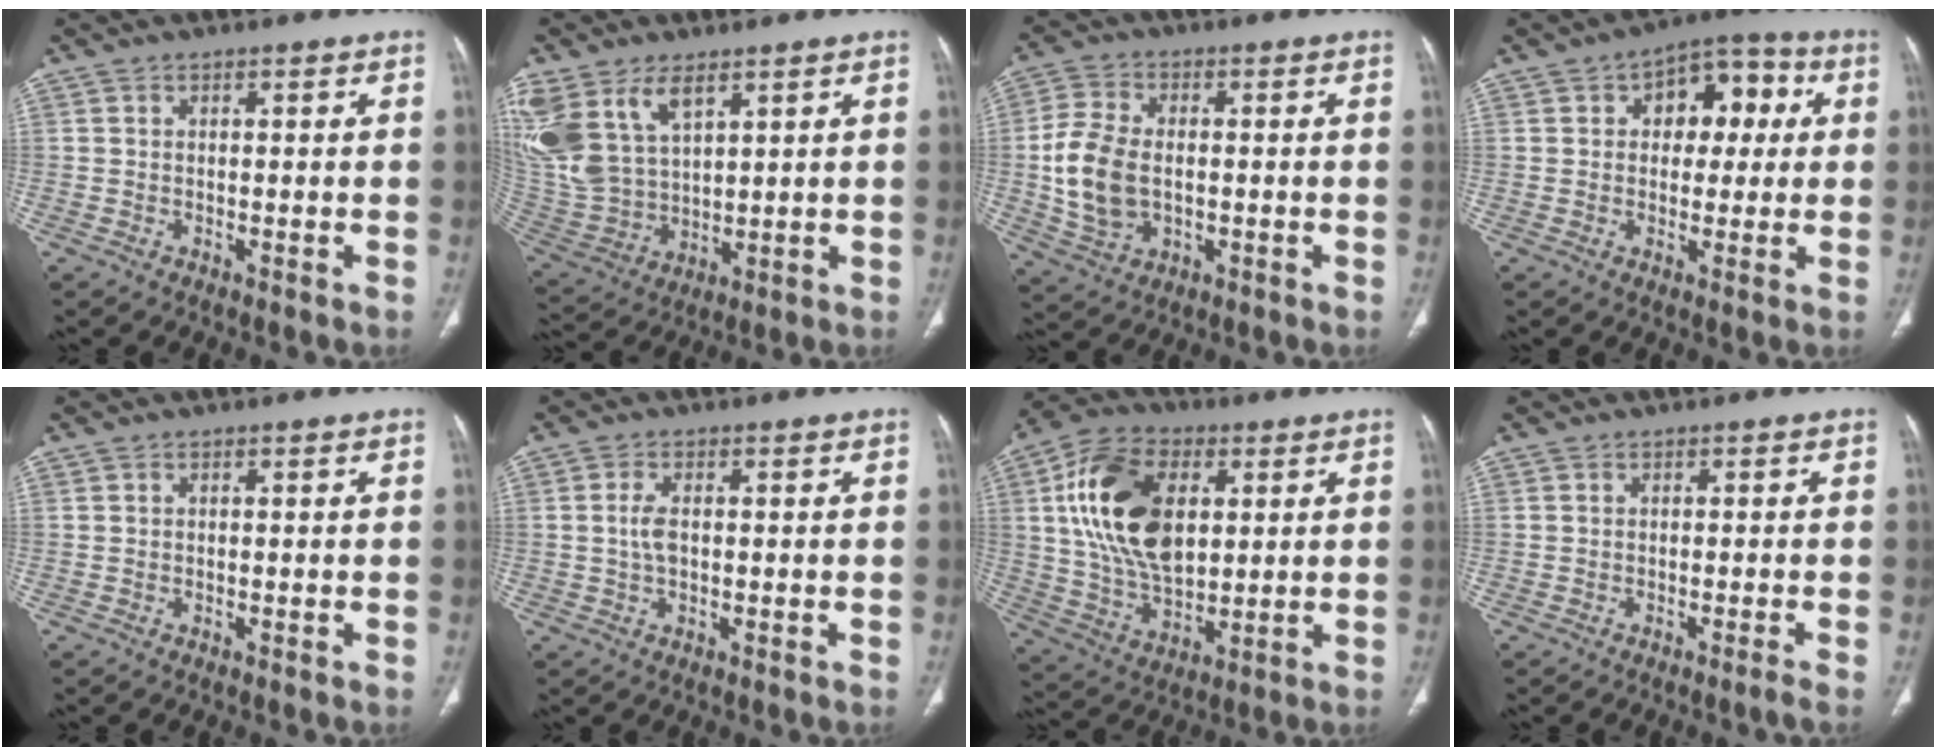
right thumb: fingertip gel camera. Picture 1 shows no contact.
{"total": 17.0, "force": [8.5, 10.0, 10.9], "torque": [-0.244, -0.019, 0.186]}
{"total": 11.7, "force": [-0.7, 7.8, 8.7], "torque": [-0.172, 0.005, -0.009]}
{"total": 10.6, "force": [2.5, 6.9, 7.7], "torque": [-0.062, 0.021, 0.030]}
{"total": 0.0}
{"total": 3.1, "force": [0.2, 1.7, 2.6], "torque": [-0.057, 0.004, 0.003]}
{"total": 19.8, "force": [4.6, 12.1, 14.9], "torque": [-0.256, -0.005, 0.088]}
{"total": 1.1, "force": [-0.8, -0.5, 0.6], "torque": [-0.015, 0.005, -0.014]}